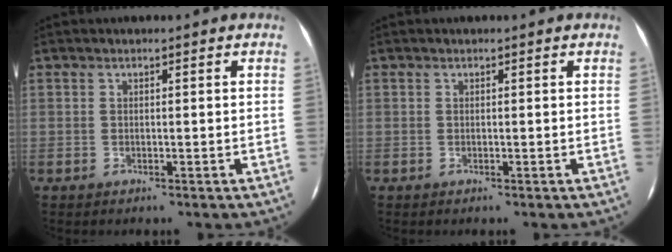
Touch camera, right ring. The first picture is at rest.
{"total": 0.0}